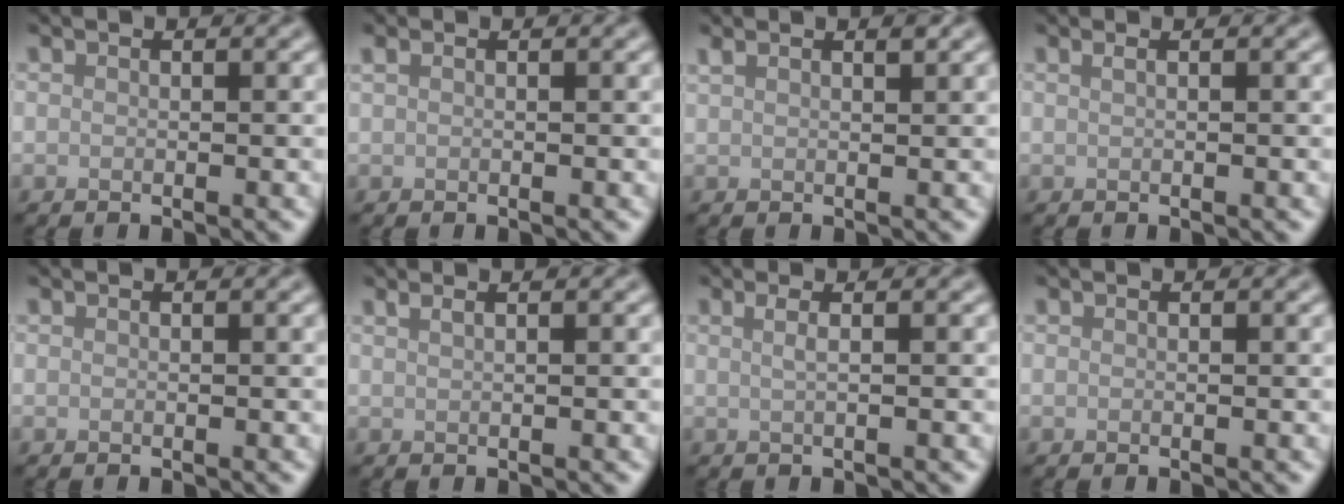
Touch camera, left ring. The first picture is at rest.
{"total": 0.7, "force": [0.4, 0.2, 0.6], "torque": [-0.013, 0.005, 0.009]}
{"total": 1.5, "force": [1.2, 0.3, 0.9], "torque": [-0.017, 0.002, 0.020]}
{"total": 1.2, "force": [0.6, 0.6, 0.8], "torque": [-0.007, -0.002, -0.001]}
{"total": 0.0}
{"total": 1.4, "force": [1.0, 0.6, 0.9], "torque": [-0.004, -0.003, 0.005]}
{"total": 1.9, "force": [0.7, 0.9, 1.6], "torque": [-0.017, -0.004, -0.006]}
{"total": 0.0}